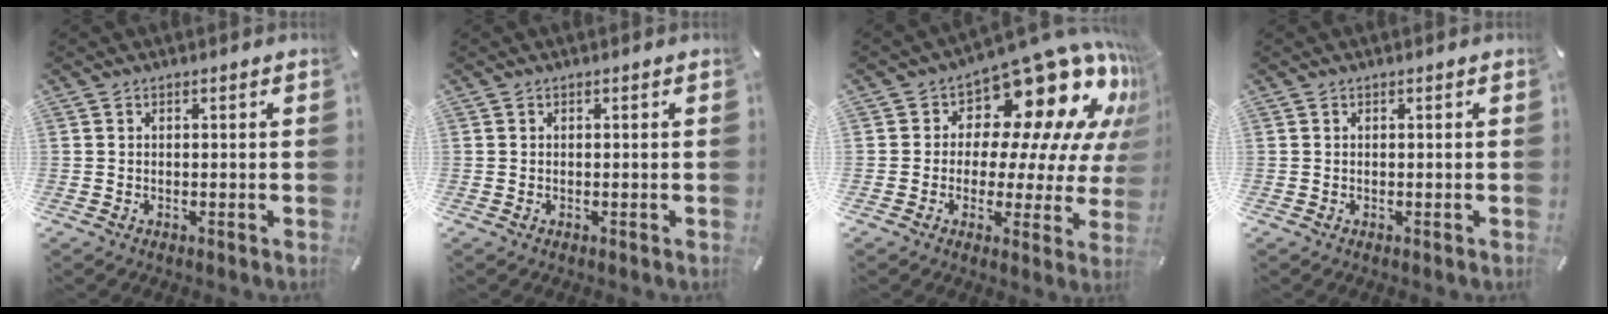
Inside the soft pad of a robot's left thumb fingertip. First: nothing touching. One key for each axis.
{"total": 0.0}
{"total": 18.6, "fx": 11.3, "fy": 9.5, "fz": 11.3, "tx": -0.151, "ty": -0.098, "tz": 0.188}
{"total": 0.0}